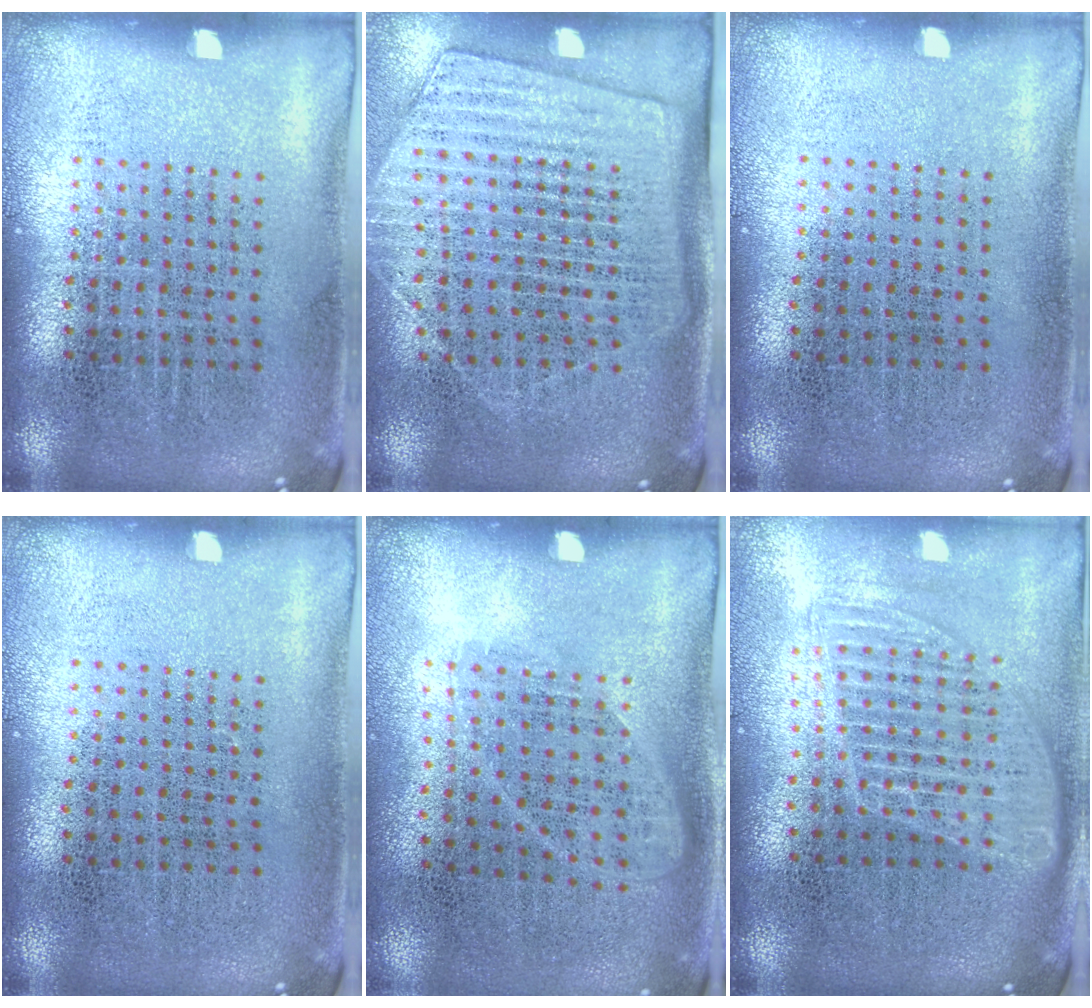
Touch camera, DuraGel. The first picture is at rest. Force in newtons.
{"total": 1.7, "press": 1.5, "slide": 0.8}
{"total": 0.0}
{"total": 0.0}
{"total": 1.1, "press": 0.9, "slide": 0.6}
{"total": 1.6, "press": 1.4, "slide": 0.8}